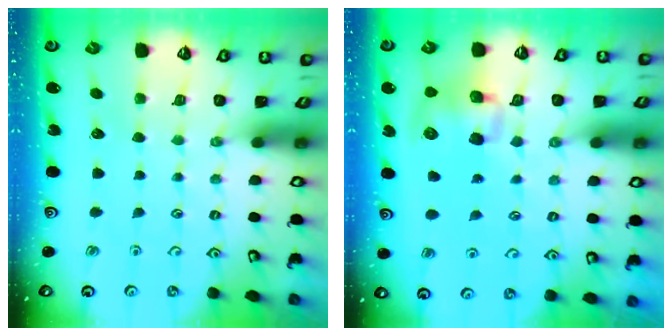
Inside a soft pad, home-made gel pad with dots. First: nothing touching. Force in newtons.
{"total": 10.7, "press": 10.6, "slide": 1.7}